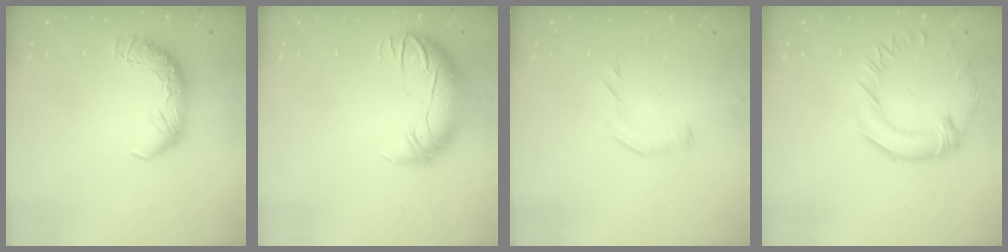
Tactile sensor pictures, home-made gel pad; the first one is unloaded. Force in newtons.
{"total": 3.0, "press": 0.6, "slide": 2.9}
{"total": 5.1, "press": 5.0, "slide": 0.6}
{"total": 1.3, "press": 0.6, "slide": 1.1}